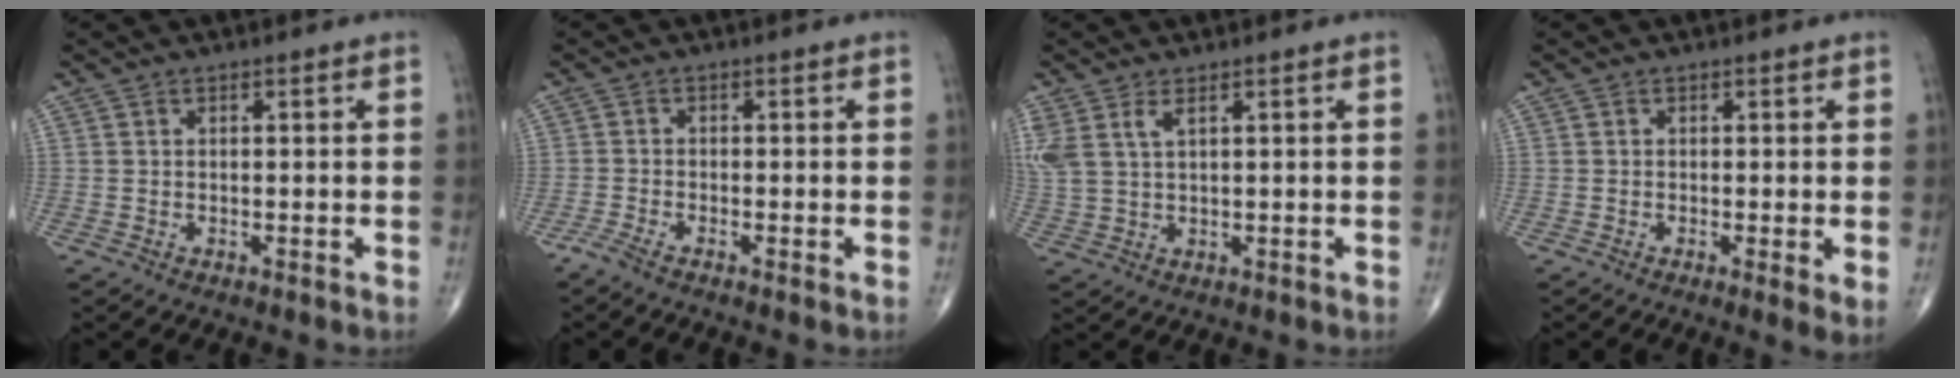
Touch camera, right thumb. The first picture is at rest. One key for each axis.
{"total": 2.3, "fx": -1.6, "fy": 0.2, "fz": 1.7, "tx": -0.044, "ty": 0.000, "tz": -0.041}
{"total": 5.9, "fx": 2.7, "fy": 2.6, "fz": 4.5, "tx": -0.121, "ty": 0.003, "tz": 0.064}
{"total": 2.5, "fx": -0.2, "fy": 0.4, "fz": 2.5, "tx": -0.042, "ty": -0.010, "tz": -0.010}